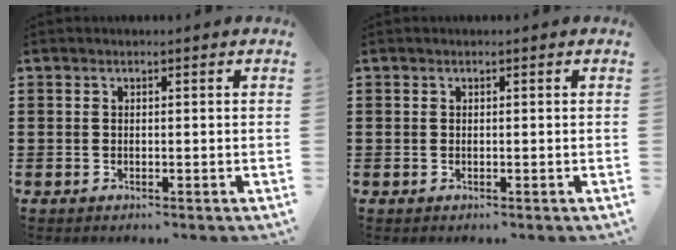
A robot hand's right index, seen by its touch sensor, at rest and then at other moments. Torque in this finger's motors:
{"motor_torque": [2.14, 0.00, 0.01, 0.01]}